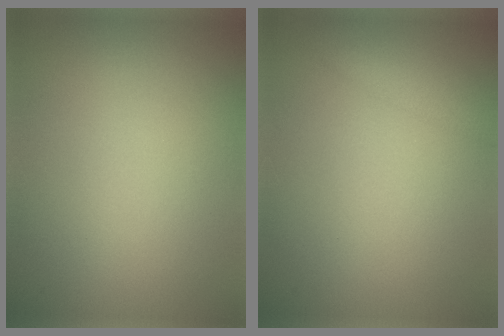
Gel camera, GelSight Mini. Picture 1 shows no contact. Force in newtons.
{"total": 1.2, "press": 1.2, "slide": 0.0}